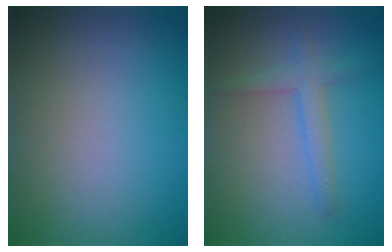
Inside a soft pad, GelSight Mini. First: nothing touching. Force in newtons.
{"total": 2.3, "press": 2.3, "slide": 0.1}